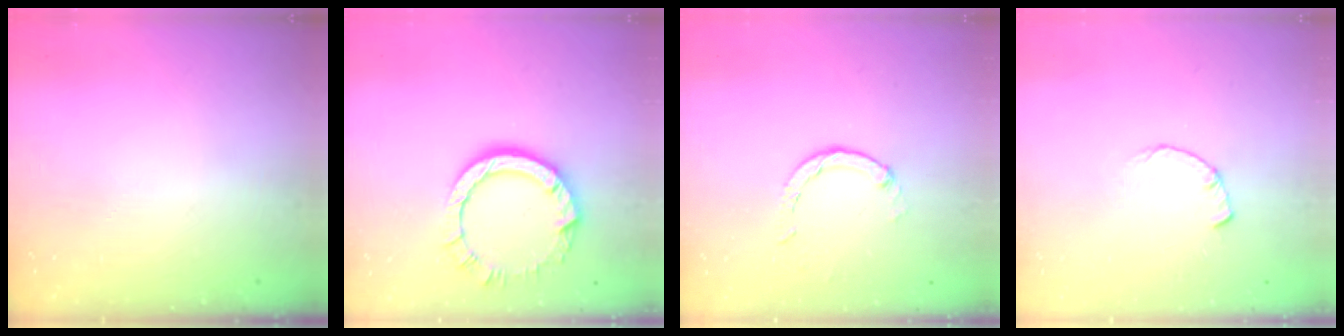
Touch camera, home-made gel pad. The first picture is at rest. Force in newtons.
{"total": 9.7, "press": 9.6, "slide": 0.7}
{"total": 1.8, "press": 1.8, "slide": 0.2}
{"total": 0.8, "press": 0.8, "slide": 0.2}